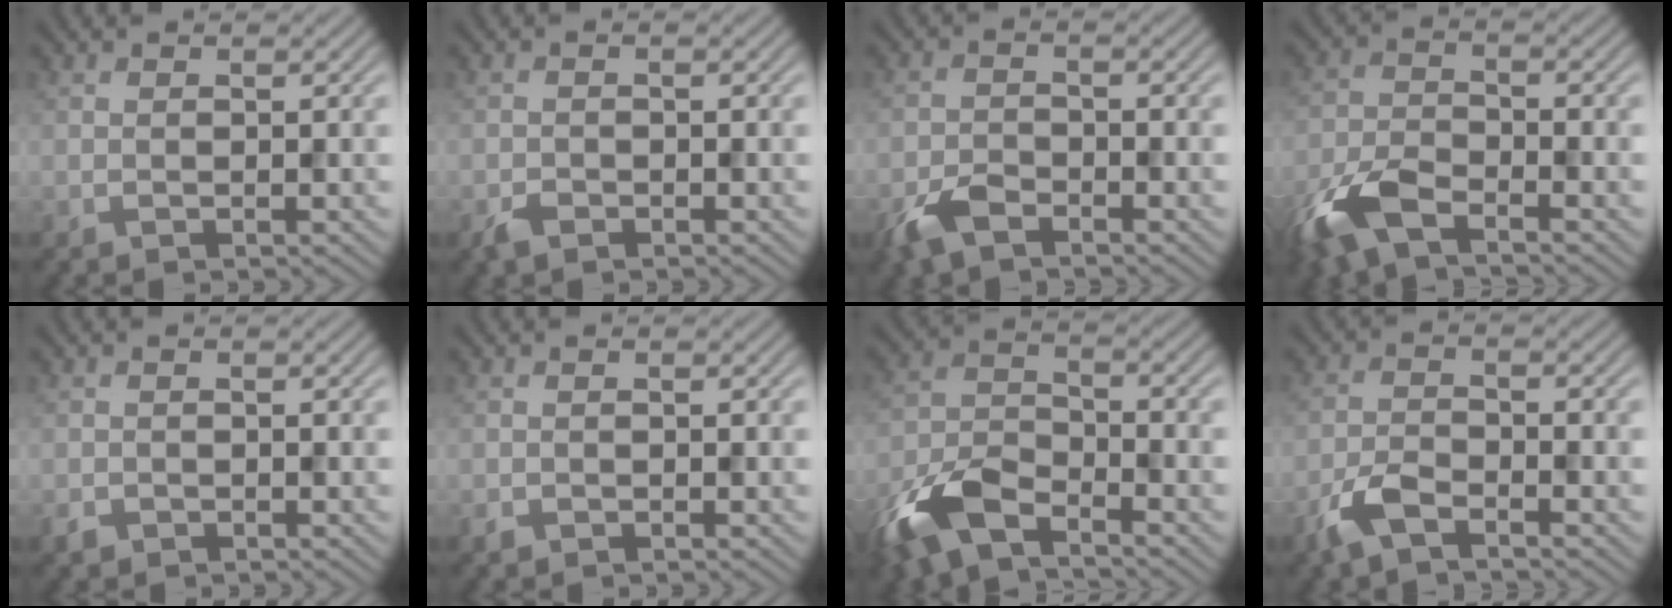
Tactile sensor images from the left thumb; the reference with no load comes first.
{"total": 1.6, "force": [-1.1, 0.9, 0.7], "torque": [-0.015, -0.002, -0.025]}
{"total": 4.2, "force": [-3.0, 1.9, 2.3], "torque": [-0.046, -0.004, -0.067]}
{"total": 8.3, "force": [-5.5, 3.2, 5.3], "torque": [-0.124, -0.012, -0.124]}
{"total": 1.1, "force": [-0.8, 0.7, 0.3], "torque": [-0.006, -0.002, -0.018]}
{"total": 0.7, "force": [-0.5, 0.4, 0.2], "torque": [-0.003, -0.002, -0.010]}
{"total": 10.2, "force": [-7.0, 4.1, 6.2], "torque": [-0.138, -0.014, -0.156]}
{"total": 4.5, "force": [-3.1, 1.6, 2.8], "torque": [-0.065, -0.004, -0.075]}